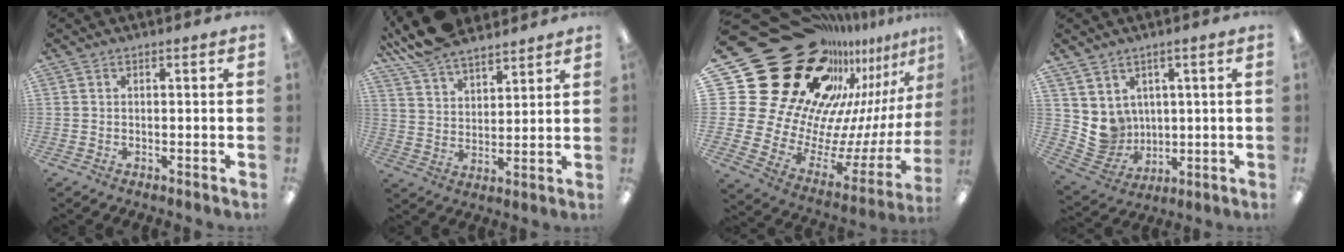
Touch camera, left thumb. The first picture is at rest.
{"total": 10.5, "force": [9.3, 3.7, 3.2], "torque": [-0.085, -0.047, 0.177]}
{"total": 35.3, "force": [20.8, 21.3, 18.9], "torque": [-0.258, -0.222, 0.460]}
{"total": 7.0, "force": [3.4, 6.1, 0.2], "torque": [-0.030, -0.034, 0.074]}